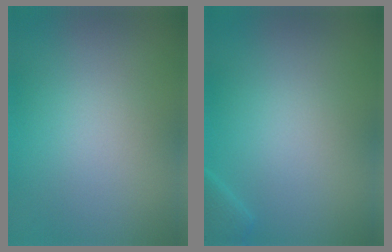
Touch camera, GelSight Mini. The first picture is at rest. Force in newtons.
{"total": 1.1, "press": 1.1, "slide": 0.1}